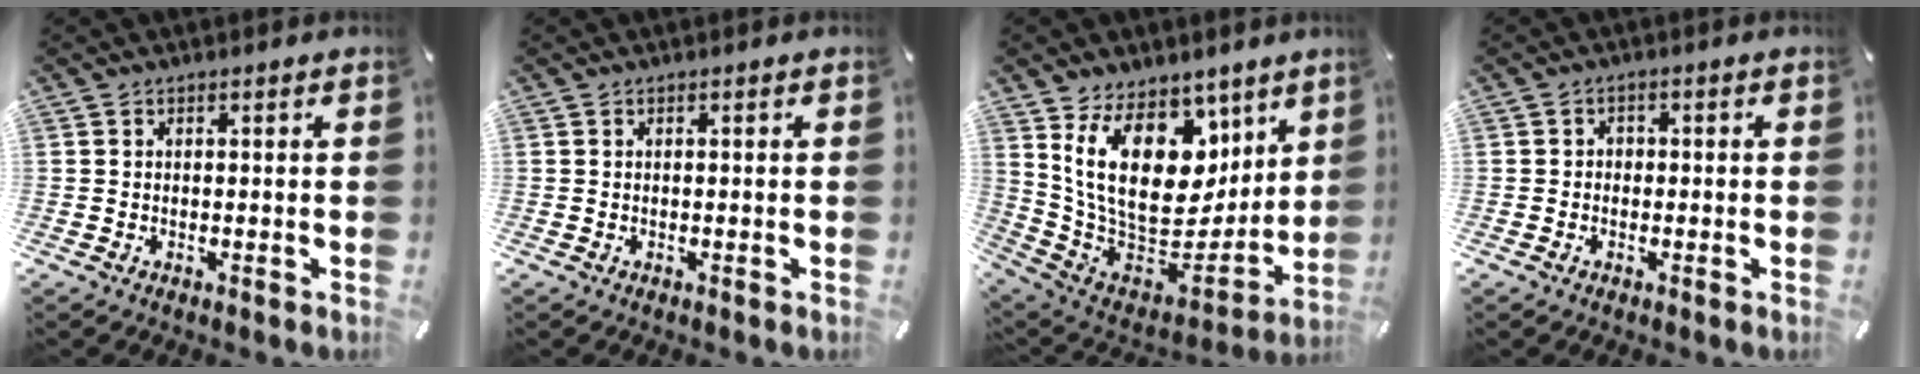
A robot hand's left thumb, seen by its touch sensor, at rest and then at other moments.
{"total": 0.0}
{"total": 21.5, "force": [8.3, 14.4, 13.6], "torque": [-0.243, -0.079, 0.155]}
{"total": 1.9, "force": [-1.0, 1.5, 0.5], "torque": [-0.009, 0.009, -0.023]}